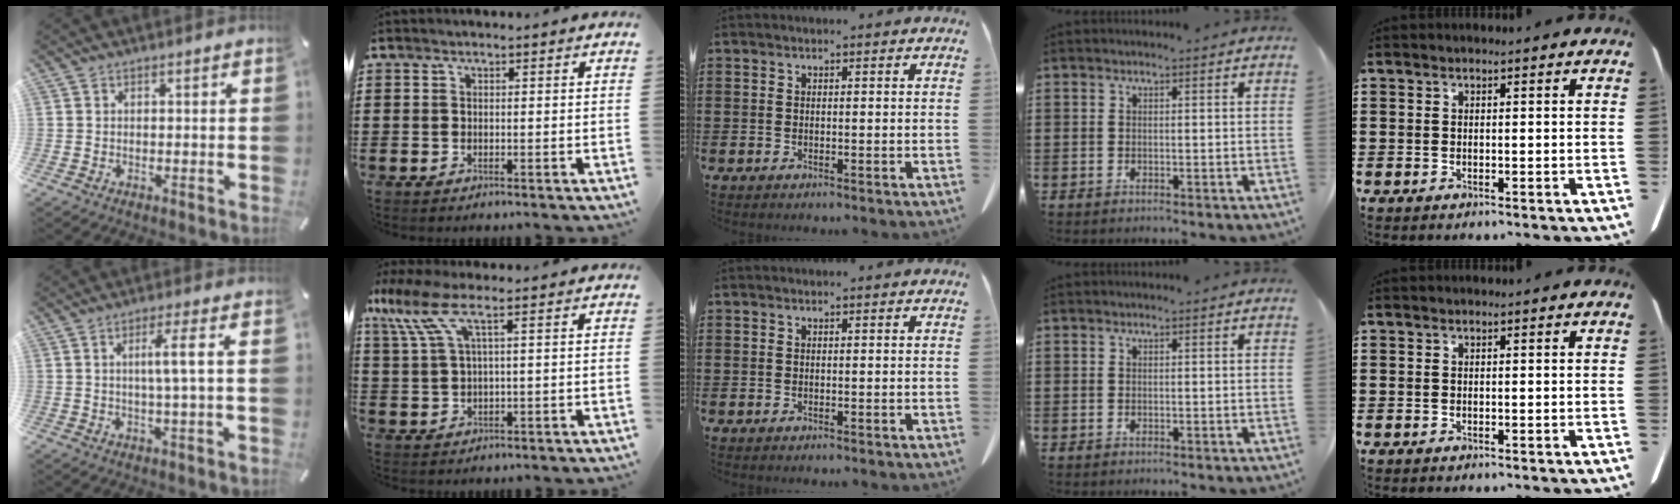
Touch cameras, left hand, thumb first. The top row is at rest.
{"thumb": {"total": 6.7, "force": [1.0, 0.0, 6.7], "torque": [-0.118, -0.003, 0.007]}, "index": {"total": 7.1, "force": [2.8, 1.5, 6.4], "torque": [-0.151, -0.002, 0.044]}}